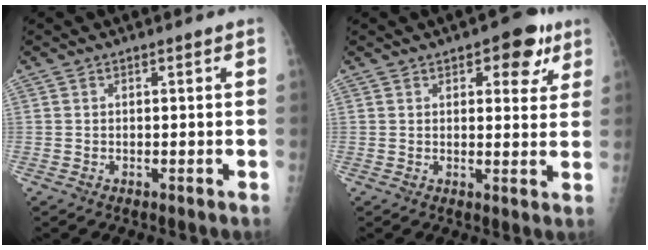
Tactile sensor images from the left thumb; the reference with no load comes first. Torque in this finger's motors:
{"motor_torque": [0.05, 0.25, -0.27, -0.23, 0.09]}